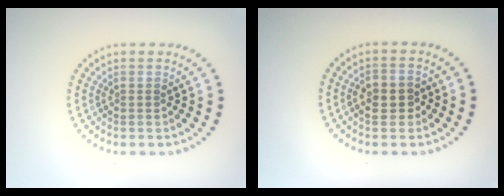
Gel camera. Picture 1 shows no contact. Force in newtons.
{"total": 2.6, "press": 2.5, "slide": 0.5}